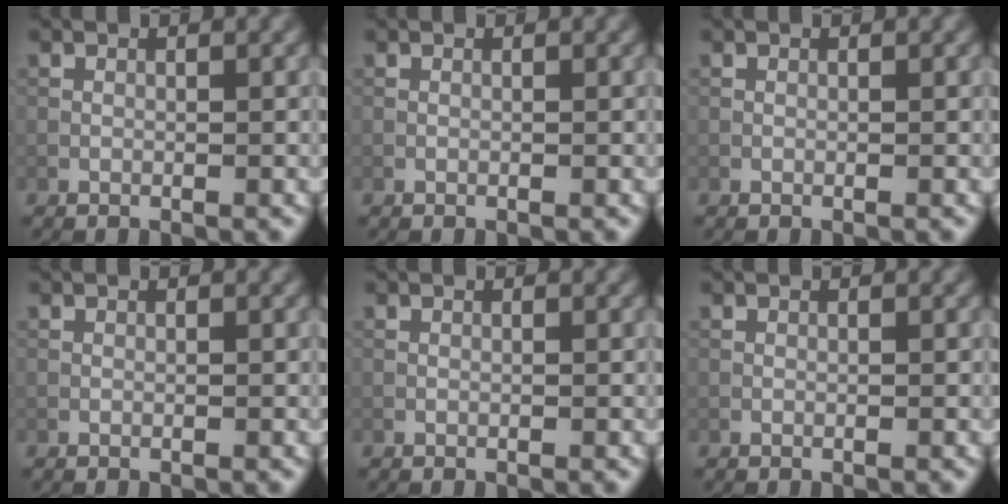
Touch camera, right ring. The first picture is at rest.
{"total": 0.0}
{"total": 0.0}
{"total": 0.0}
{"total": 0.0}
{"total": 0.0}